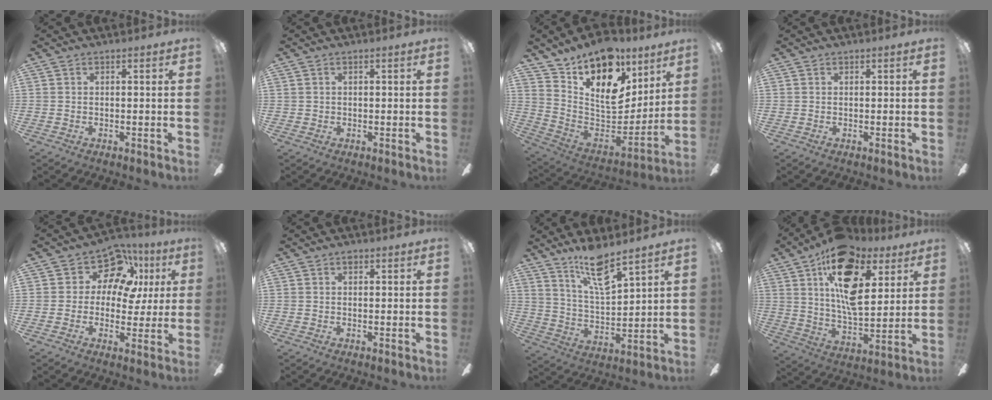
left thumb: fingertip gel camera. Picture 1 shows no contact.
{"total": 0.5, "force": [0.0, 0.5, 0.0], "torque": [0.001, 0.004, -0.001]}
{"total": 18.0, "force": [11.7, 9.9, 9.5], "torque": [-0.154, -0.086, 0.211]}
{"total": 0.0}
{"total": 12.6, "force": [6.1, 8.8, 6.7], "torque": [-0.103, -0.028, 0.113]}
{"total": 0.9, "force": [0.5, 0.6, 0.5], "torque": [-0.003, 0.000, 0.007]}
{"total": 12.3, "force": [9.3, 3.1, 7.4], "torque": [-0.136, -0.051, 0.162]}
{"total": 20.2, "force": [9.9, 10.3, 14.3], "torque": [-0.241, -0.034, 0.169]}